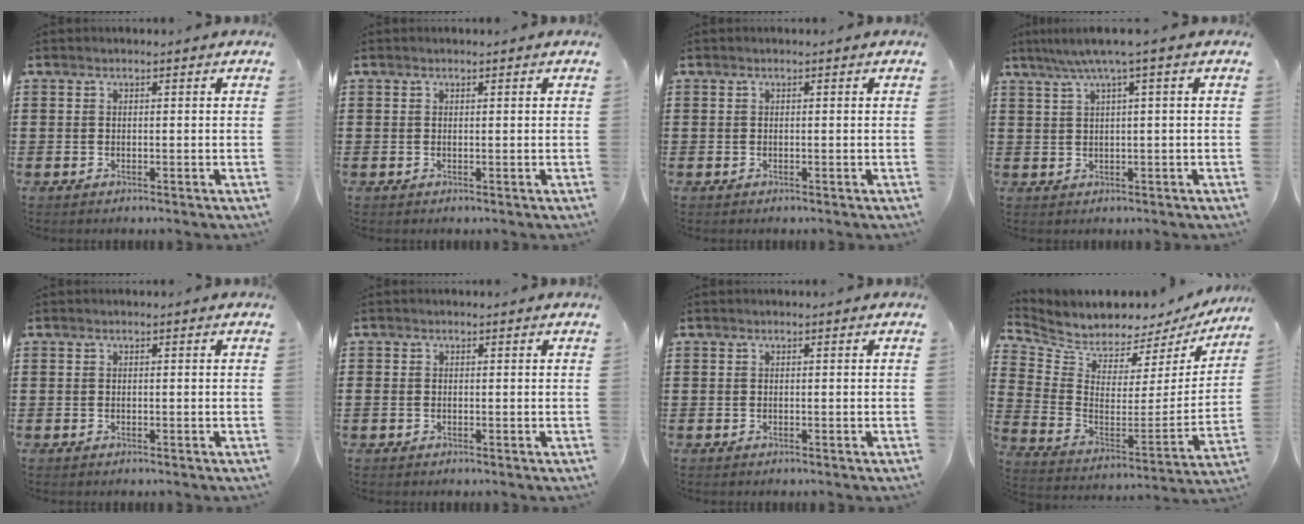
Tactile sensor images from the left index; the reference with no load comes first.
{"total": 0.0}
{"total": 0.0}
{"total": 3.0, "force": [1.1, -0.4, 2.8], "torque": [-0.054, -0.004, 0.016]}
{"total": 0.0}
{"total": 0.8, "force": [-0.3, 0.6, 0.4], "torque": [-0.009, 0.002, -0.005]}
{"total": 0.0}
{"total": 5.0, "force": [4.8, 1.1, -0.1], "torque": [-0.037, -0.058, 0.081]}